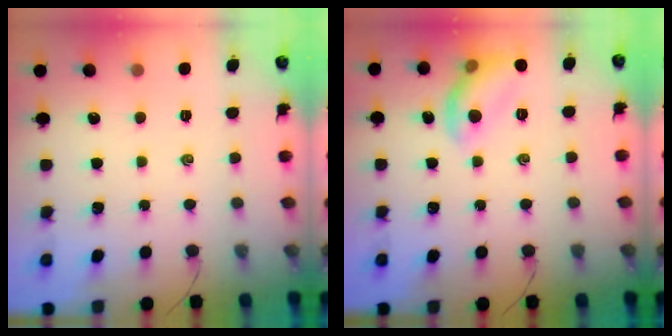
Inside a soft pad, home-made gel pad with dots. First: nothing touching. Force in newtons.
{"total": 10.1, "press": 10.0, "slide": 1.0}